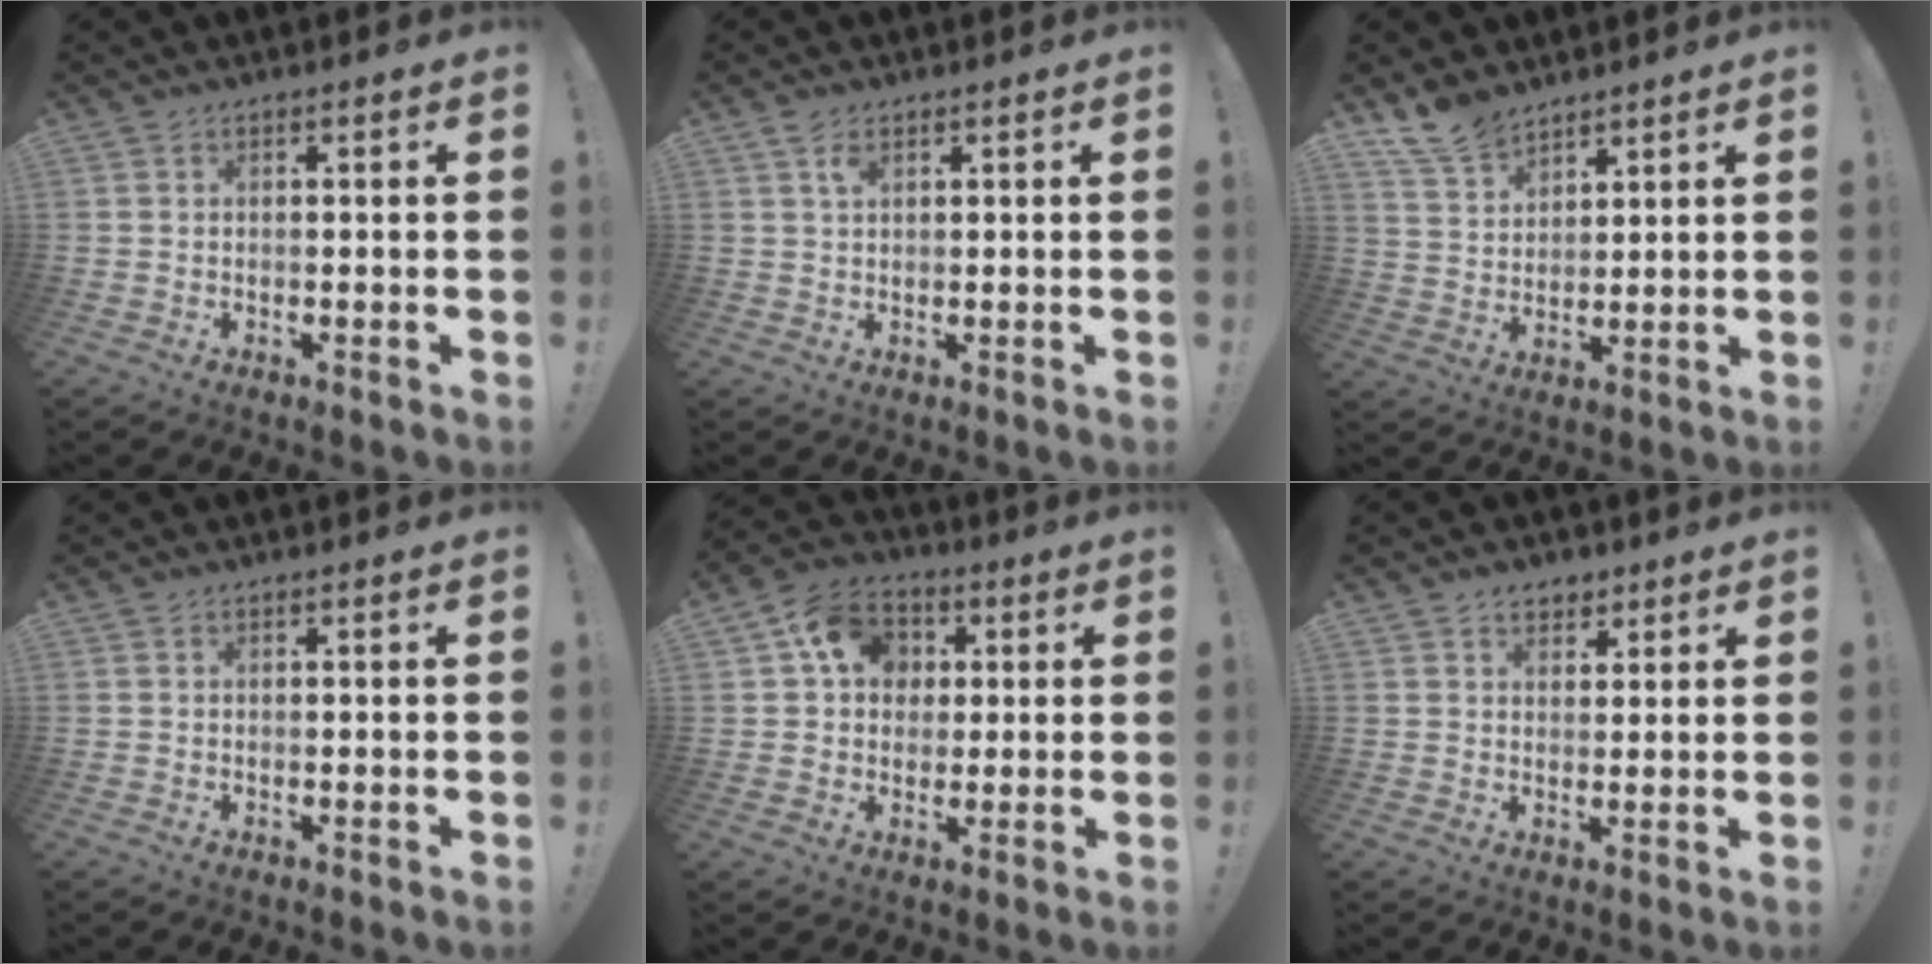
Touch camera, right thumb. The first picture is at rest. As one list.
[{"total": 3.0, "force": [1.7, 1.5, 2.0], "torque": [-0.030, -0.004, 0.028]}, {"total": 9.3, "force": [7.9, 4.3, 2.5], "torque": [-0.050, -0.051, 0.155]}, {"total": 0.0}, {"total": 12.6, "force": [3.6, 10.5, 5.9], "torque": [-0.088, 0.004, 0.073]}, {"total": 4.6, "force": [3.0, 3.2, 1.3], "torque": [-0.011, -0.013, 0.054]}]